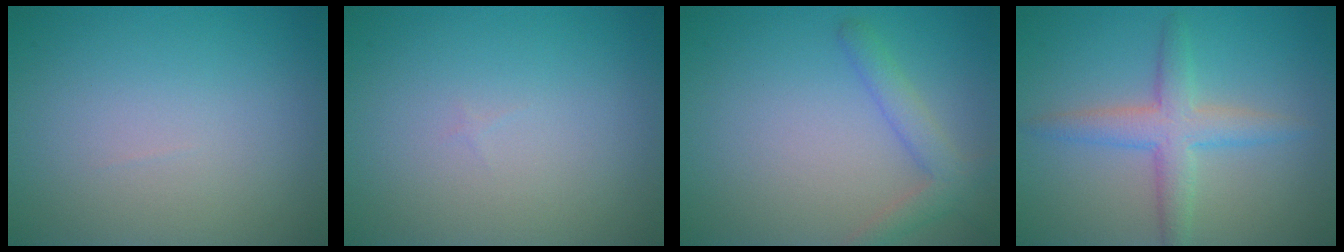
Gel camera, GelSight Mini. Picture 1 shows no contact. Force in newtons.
{"total": 0.0}
{"total": 2.6, "press": 2.6, "slide": 0.2}
{"total": 3.8, "press": 3.8, "slide": 0.1}